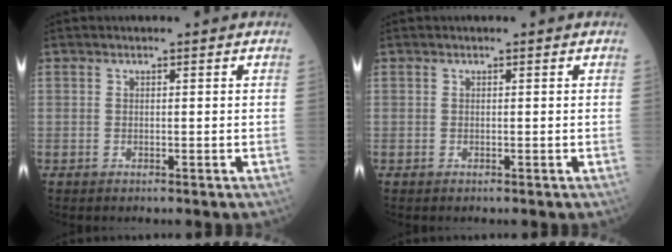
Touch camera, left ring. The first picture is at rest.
{"total": 0.0}